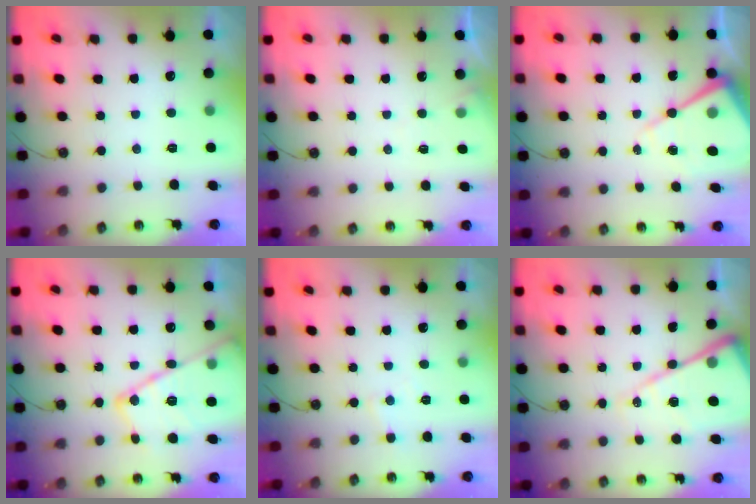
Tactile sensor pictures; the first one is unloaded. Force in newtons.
{"total": 4.7, "press": 4.6, "slide": 0.5}
{"total": 12.5, "press": 12.4, "slide": 0.9}
{"total": 18.0, "press": 18.0, "slide": 0.7}
{"total": 3.7, "press": 3.7, "slide": 0.5}
{"total": 19.4, "press": 19.3, "slide": 2.0}